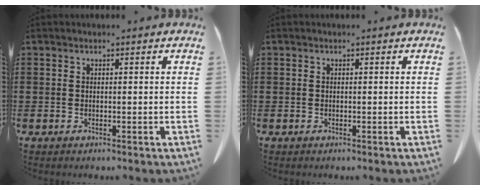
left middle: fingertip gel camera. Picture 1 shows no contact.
{"total": 0.0}